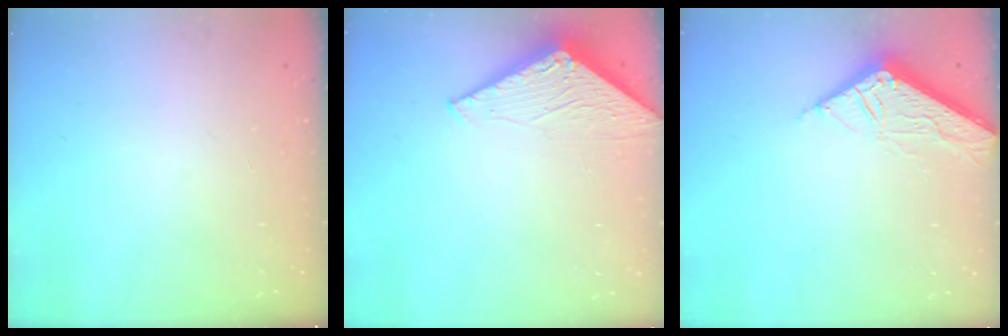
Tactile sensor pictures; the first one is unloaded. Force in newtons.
{"total": 2.8, "press": 2.8, "slide": 0.2}
{"total": 7.8, "press": 7.8, "slide": 0.3}